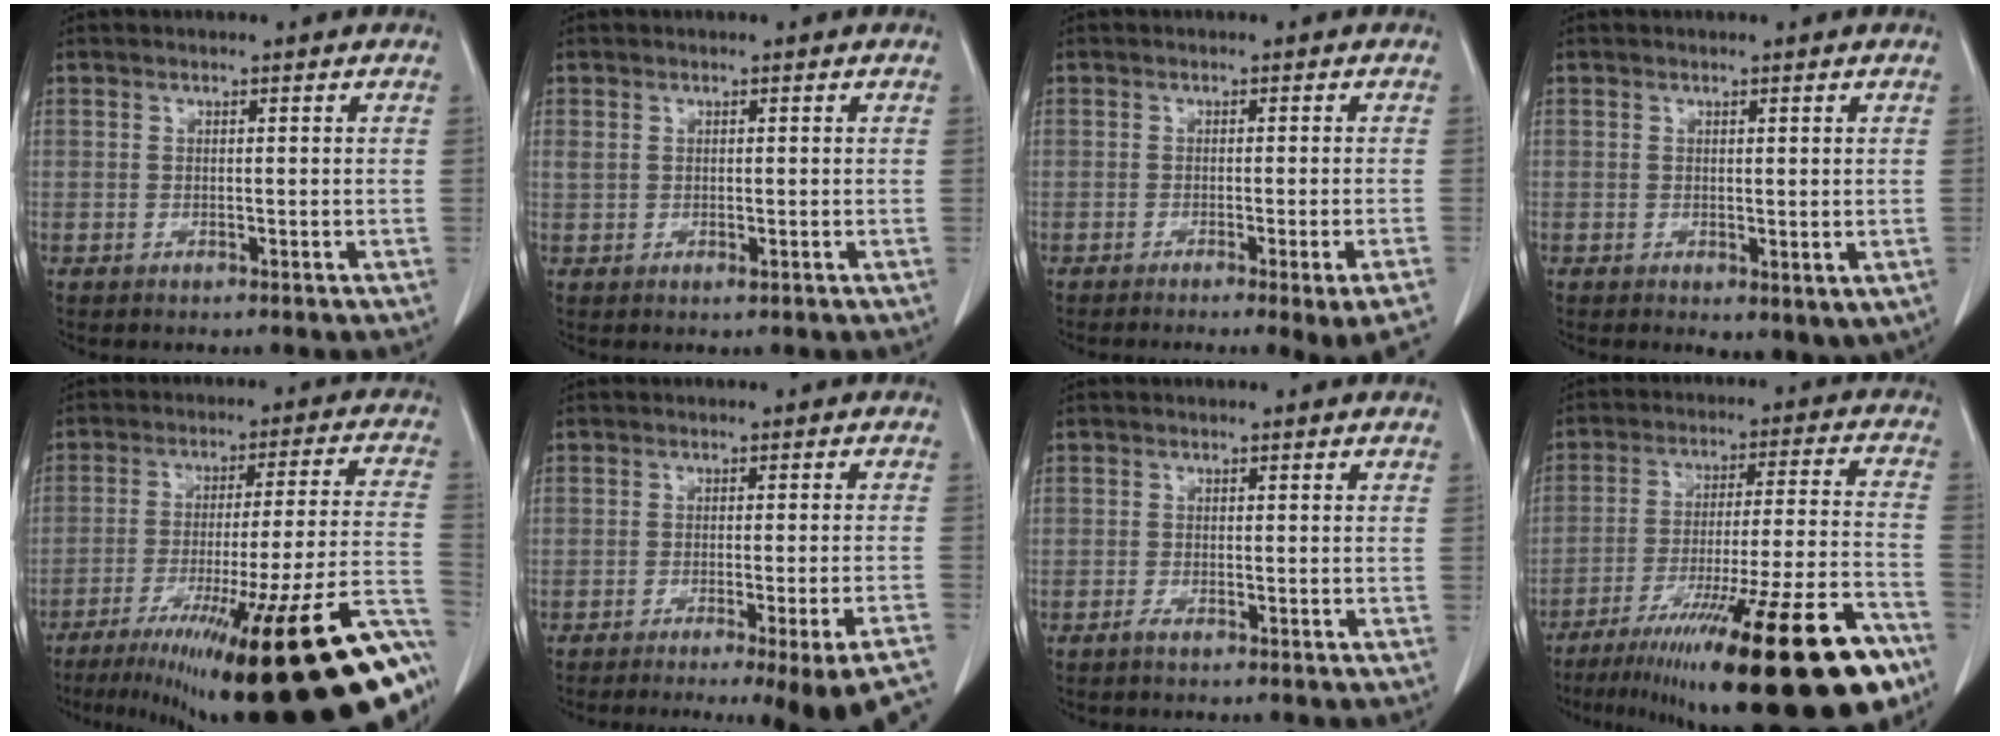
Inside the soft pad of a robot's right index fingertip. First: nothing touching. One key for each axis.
{"total": 1.4, "fx": 0.1, "fy": 0.8, "fz": 1.2, "tx": -0.029, "ty": 0.000, "tz": 0.009}
{"total": 6.2, "fx": -4.3, "fy": -1.2, "fz": 4.3, "tx": -0.040, "ty": -0.011, "tz": -0.061}
{"total": 4.4, "fx": -0.5, "fy": 2.2, "fz": 3.8, "tx": -0.043, "ty": -0.013, "tz": 0.004}
{"total": 33.6, "fx": -20.2, "fy": 2.6, "fz": 26.7, "tx": -0.271, "ty": -0.035, "tz": -0.296}
{"total": 14.7, "fx": -12.4, "fy": -1.3, "fz": 7.8, "tx": -0.045, "ty": -0.028, "tz": -0.156}
{"total": 0.8, "fx": -0.6, "fy": 0.0, "fz": 0.6, "tx": -0.011, "ty": -0.001, "tz": -0.012}
{"total": 27.0, "fx": -17.6, "fy": 1.7, "fz": 20.4, "tx": -0.249, "ty": -0.020, "tz": -0.280}